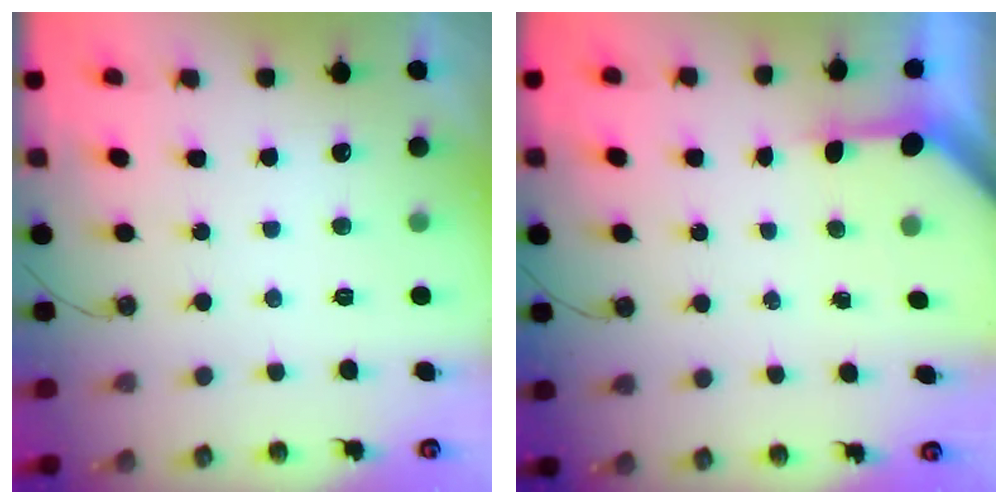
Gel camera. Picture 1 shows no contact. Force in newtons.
{"total": 3.0, "press": 3.0, "slide": 0.2}